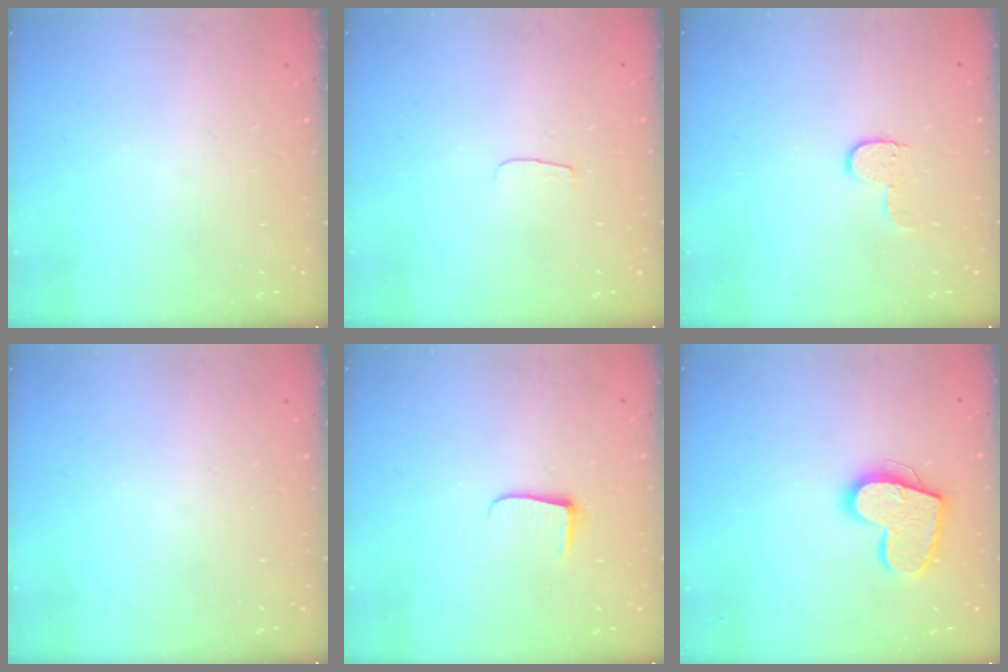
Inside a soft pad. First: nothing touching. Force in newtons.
{"total": 3.5, "press": 3.4, "slide": 0.4}
{"total": 6.1, "press": 6.1, "slide": 0.4}
{"total": 0.0}
{"total": 4.9, "press": 4.8, "slide": 0.6}
{"total": 15.3, "press": 15.3, "slide": 1.1}